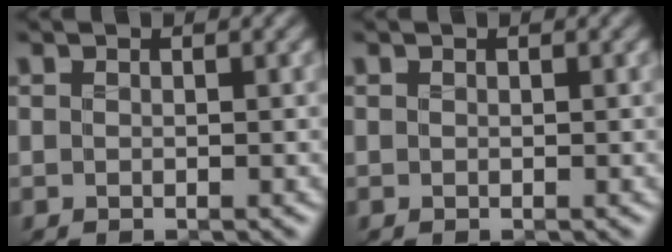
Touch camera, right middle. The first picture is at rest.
{"total": 0.0}